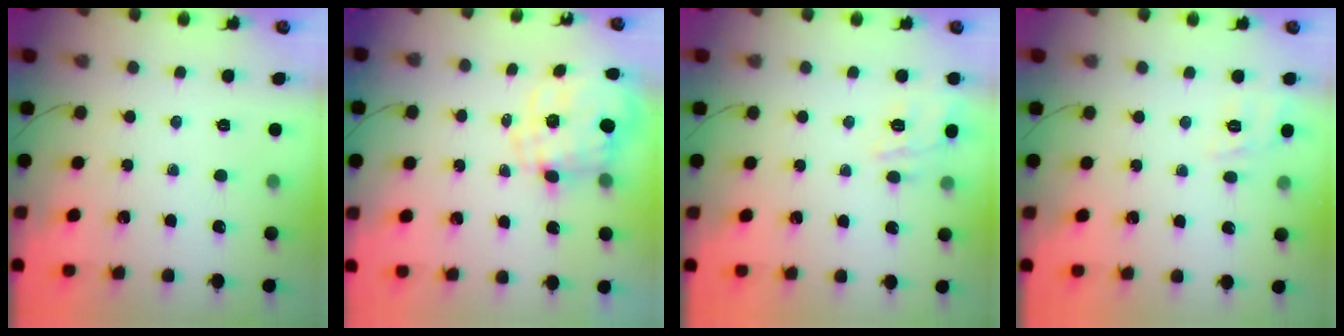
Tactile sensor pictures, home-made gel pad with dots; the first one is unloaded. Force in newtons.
{"total": 4.2, "press": 3.7, "slide": 2.0}
{"total": 9.6, "press": 9.5, "slide": 0.7}
{"total": 2.4, "press": 1.4, "slide": 2.0}